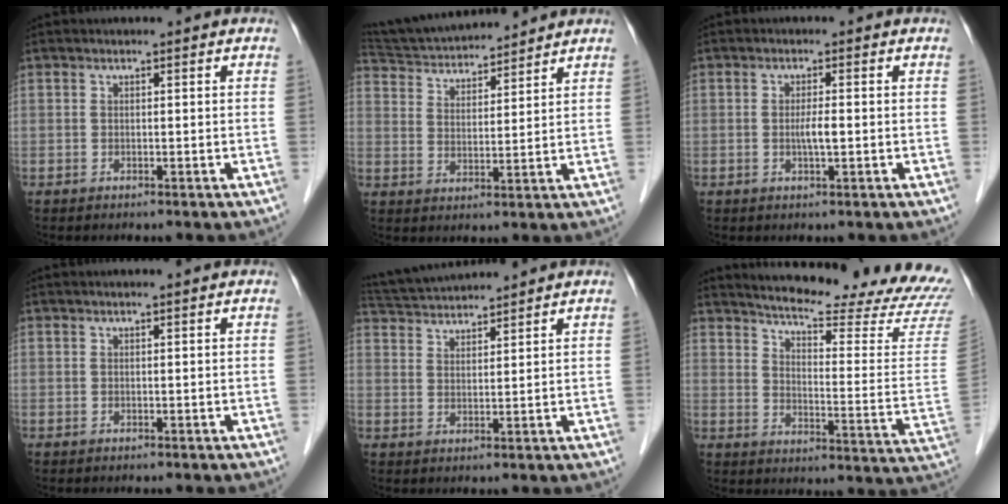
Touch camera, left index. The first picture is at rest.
{"total": 13.8, "force": [13.0, 2.0, 4.3], "torque": [-0.081, 0.029, 0.220]}
{"total": 2.1, "force": [-0.4, 0.2, 2.1], "torque": [-0.043, -0.002, -0.006]}
{"total": 1.3, "force": [1.1, -0.2, 0.5], "torque": [-0.009, 0.013, 0.021]}
{"total": 8.1, "force": [7.9, 0.0, 1.8], "torque": [-0.042, 0.031, 0.138]}
{"total": 24.3, "force": [22.5, 0.9, 9.0], "torque": [-0.134, -0.113, 0.270]}